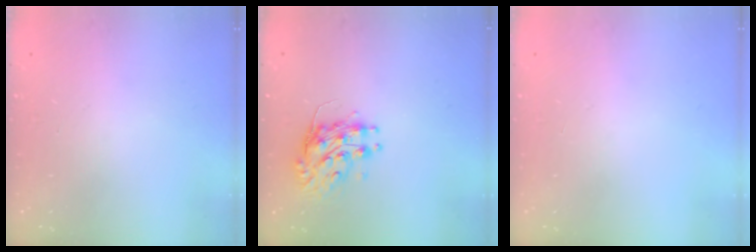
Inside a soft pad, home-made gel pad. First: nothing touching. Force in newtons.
{"total": 9.0, "press": 9.0, "slide": 0.3}
{"total": 0.0}